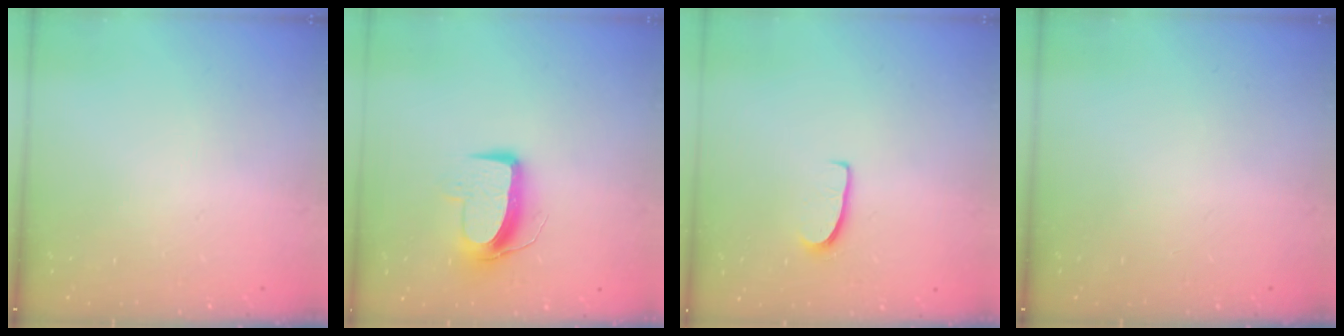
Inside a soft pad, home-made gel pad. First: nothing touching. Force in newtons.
{"total": 10.1, "press": 10.1, "slide": 0.5}
{"total": 5.8, "press": 5.7, "slide": 0.5}
{"total": 0.0}